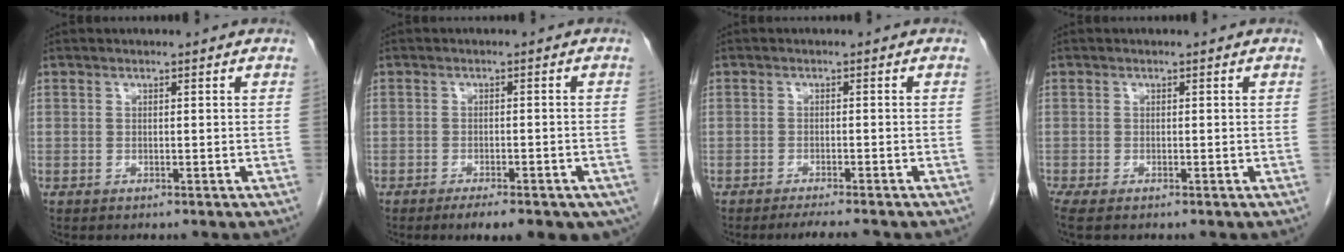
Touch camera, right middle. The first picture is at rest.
{"total": 10.7, "force": [-7.2, 3.5, 7.1], "torque": [-0.072, -0.004, -0.091]}
{"total": 4.6, "force": [-4.0, 0.2, 2.3], "torque": [-0.027, -0.008, -0.059]}
{"total": 1.8, "force": [-1.4, 0.1, 1.1], "torque": [-0.024, -0.008, -0.027]}